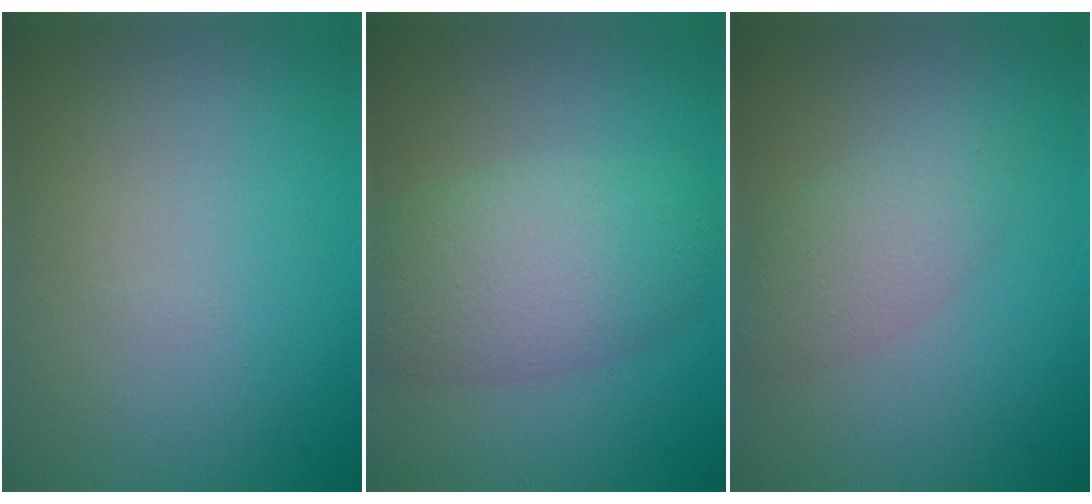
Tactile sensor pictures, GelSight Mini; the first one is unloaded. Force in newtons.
{"total": 6.3, "press": 6.3, "slide": 0.3}
{"total": 3.0, "press": 3.0, "slide": 0.1}